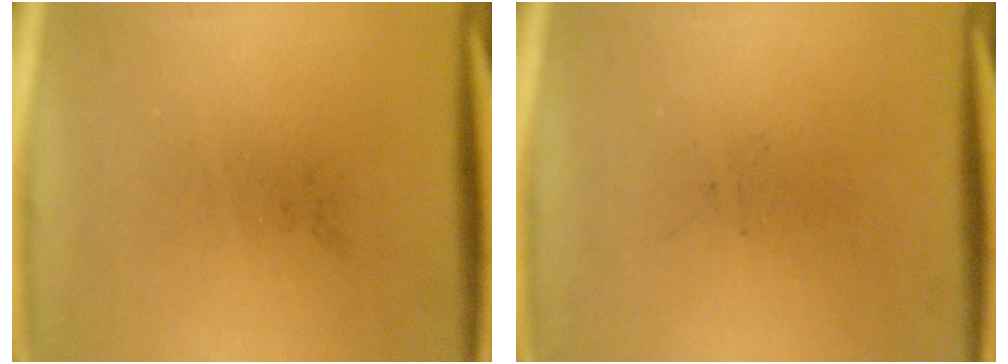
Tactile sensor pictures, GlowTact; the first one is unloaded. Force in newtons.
{"total": 0.0}